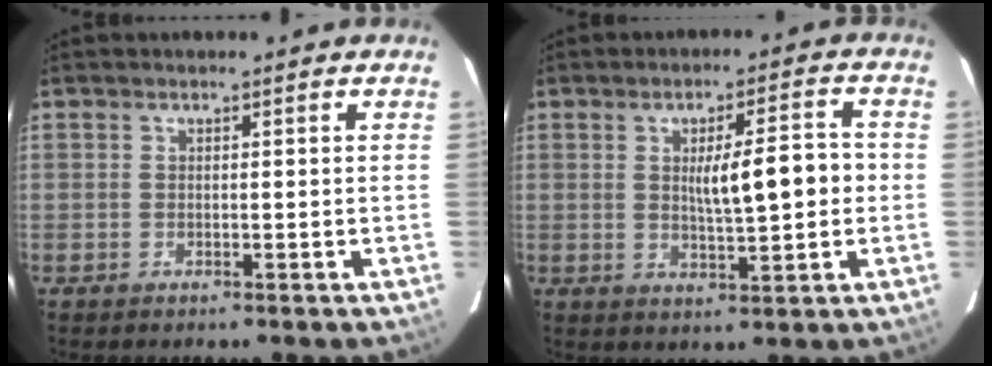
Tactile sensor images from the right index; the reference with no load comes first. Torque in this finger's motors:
{"motor_torque": [0.34, 0.02, 0.22, 0.08]}